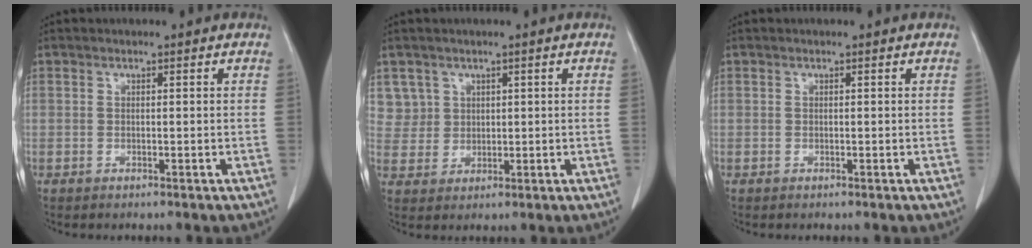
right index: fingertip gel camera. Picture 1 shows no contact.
{"total": 4.4, "force": [2.2, 3.7, -0.5], "torque": [0.026, 0.005, 0.047]}
{"total": 0.0}